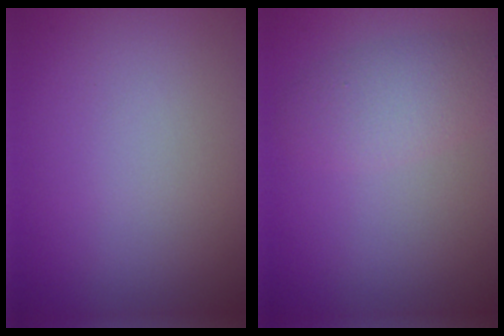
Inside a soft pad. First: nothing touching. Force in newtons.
{"total": 2.9, "press": 2.9, "slide": 0.0}